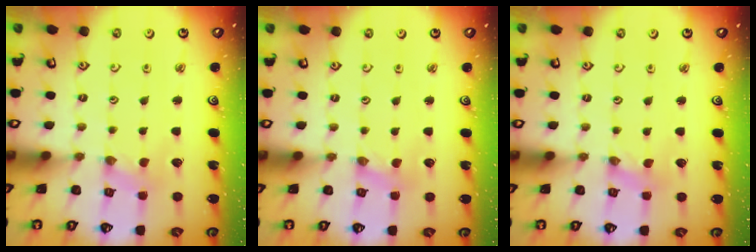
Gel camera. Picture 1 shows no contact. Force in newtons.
{"total": 1.1, "press": 1.1, "slide": 0.2}
{"total": 0.0}